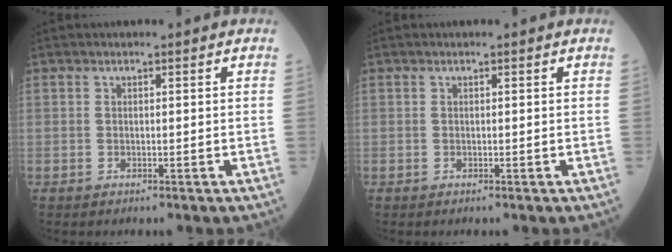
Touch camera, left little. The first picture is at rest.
{"total": 0.0}